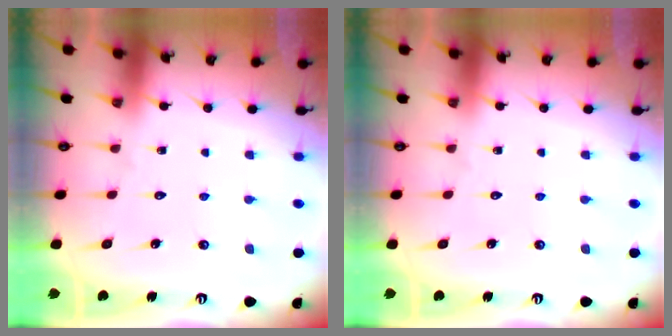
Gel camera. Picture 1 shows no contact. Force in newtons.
{"total": 0.0}